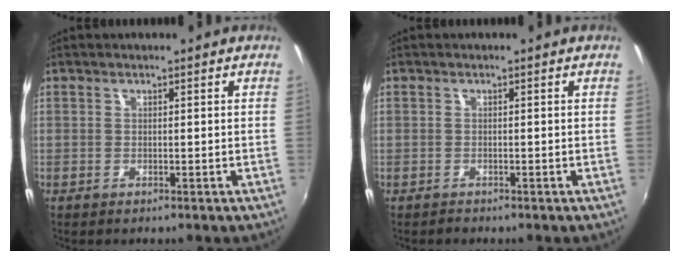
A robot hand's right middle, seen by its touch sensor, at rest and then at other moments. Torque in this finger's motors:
{"motor_torque": [0.24, -0.16, -0.11, -0.02]}